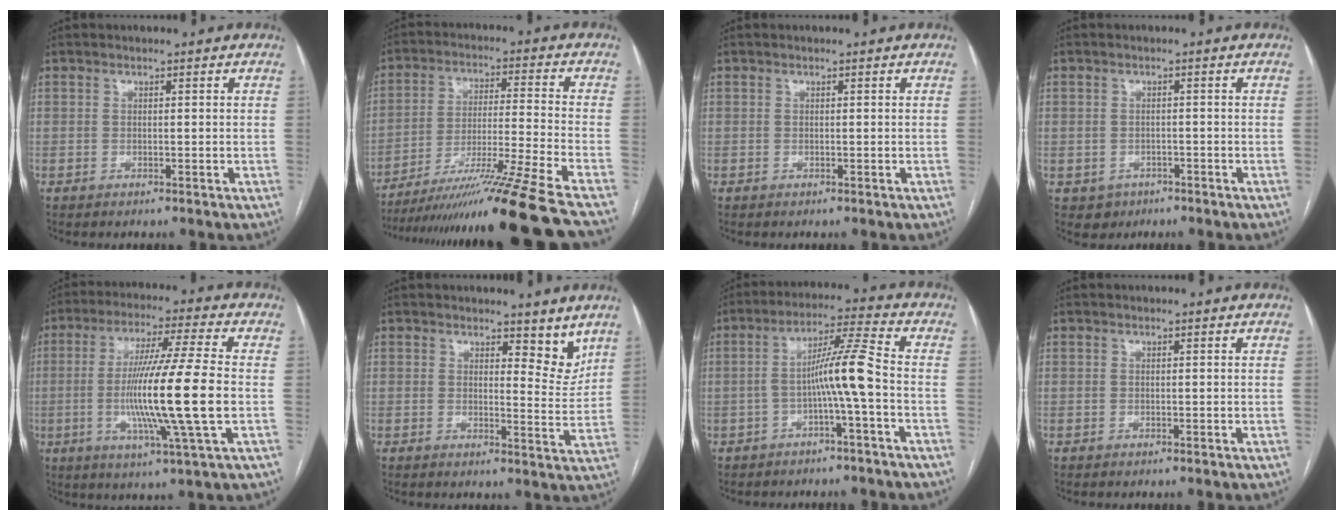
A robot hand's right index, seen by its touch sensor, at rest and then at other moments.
{"total": 22.3, "force": [-18.7, -4.3, 11.4], "torque": [-0.158, -0.046, -0.301]}
{"total": 0.0}
{"total": 2.8, "force": [-1.3, 2.5, 0.2], "torque": [0.003, 0.010, -0.015]}
{"total": 15.9, "force": [-2.1, -1.2, 15.8], "torque": [-0.295, -0.015, -0.046]}
{"total": 5.0, "force": [3.9, 2.0, 2.5], "torque": [-0.019, -0.021, 0.047]}
{"total": 7.7, "force": [-2.1, -1.0, 7.3], "torque": [-0.130, 0.022, -0.035]}
{"total": 0.0}